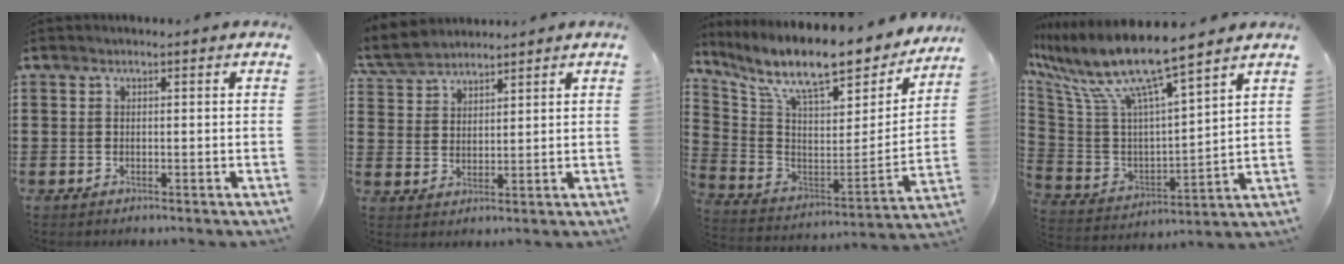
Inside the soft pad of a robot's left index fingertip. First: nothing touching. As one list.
[{"total": 4.8, "force": [4.5, 1.4, 1.1], "torque": [-0.038, -0.007, 0.084]}, {"total": 12.1, "force": [9.5, 2.6, 7.0], "torque": [-0.158, -0.070, 0.161]}, {"total": 11.0, "force": [8.5, 0.7, 6.9], "torque": [-0.175, -0.064, 0.140]}]